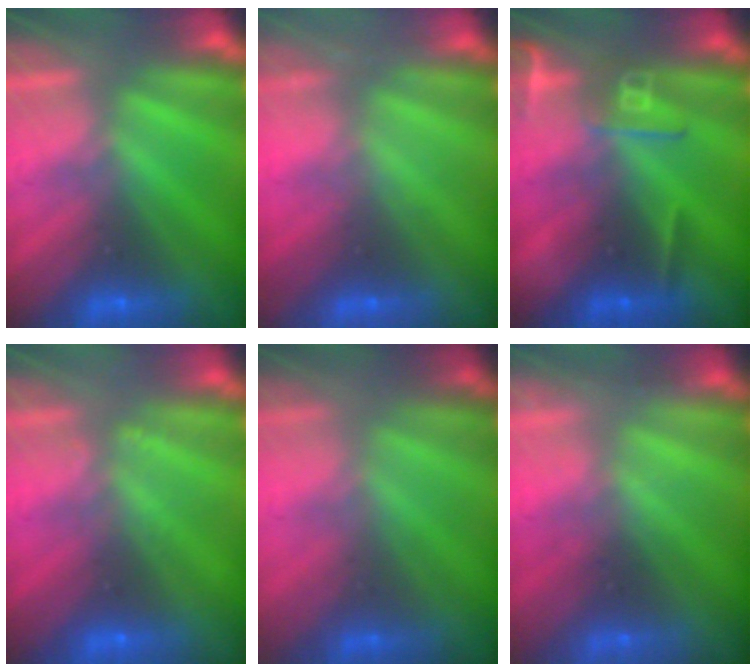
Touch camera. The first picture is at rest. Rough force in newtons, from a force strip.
{"total": 2.3}
{"total": 2.7}
{"total": 1.8}
{"total": 1.6}
{"total": 2.3}